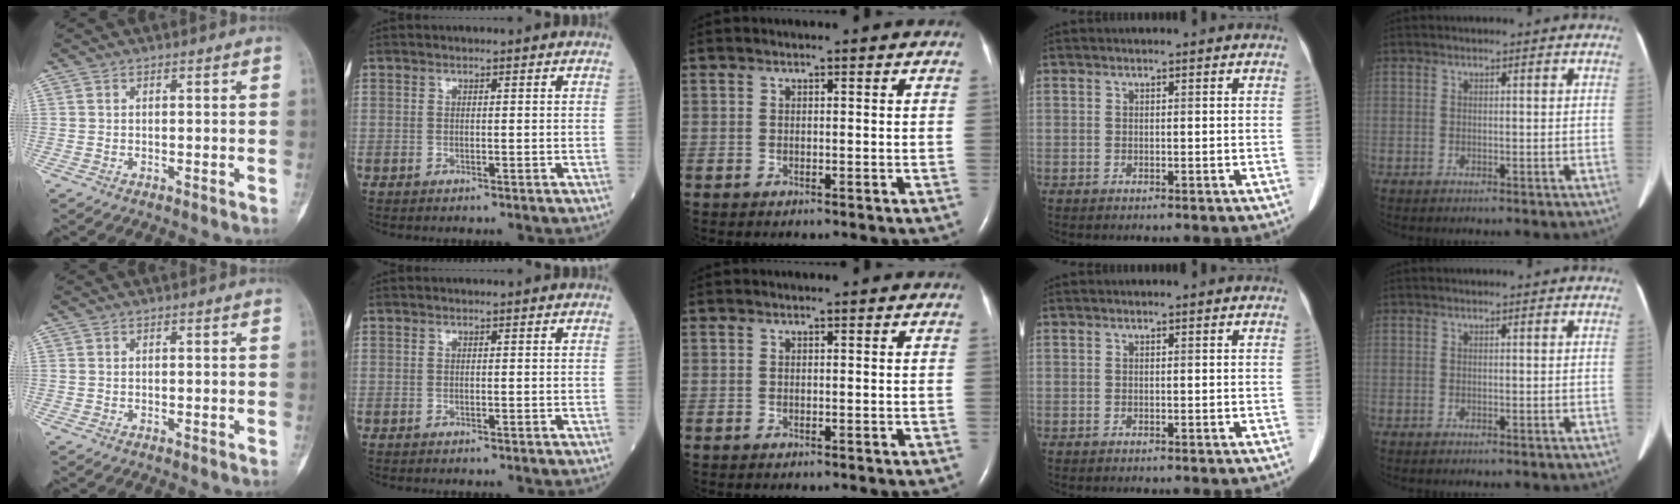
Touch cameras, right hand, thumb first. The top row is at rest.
{}